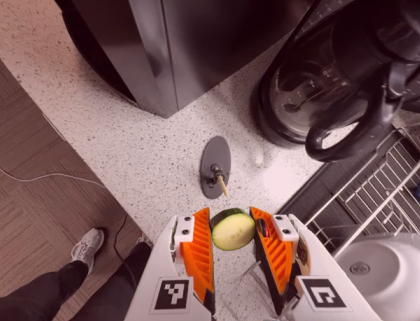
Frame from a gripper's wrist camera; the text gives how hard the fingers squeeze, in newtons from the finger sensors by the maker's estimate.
{"total": 9.2, "left": 9.5, "right": 8.9}